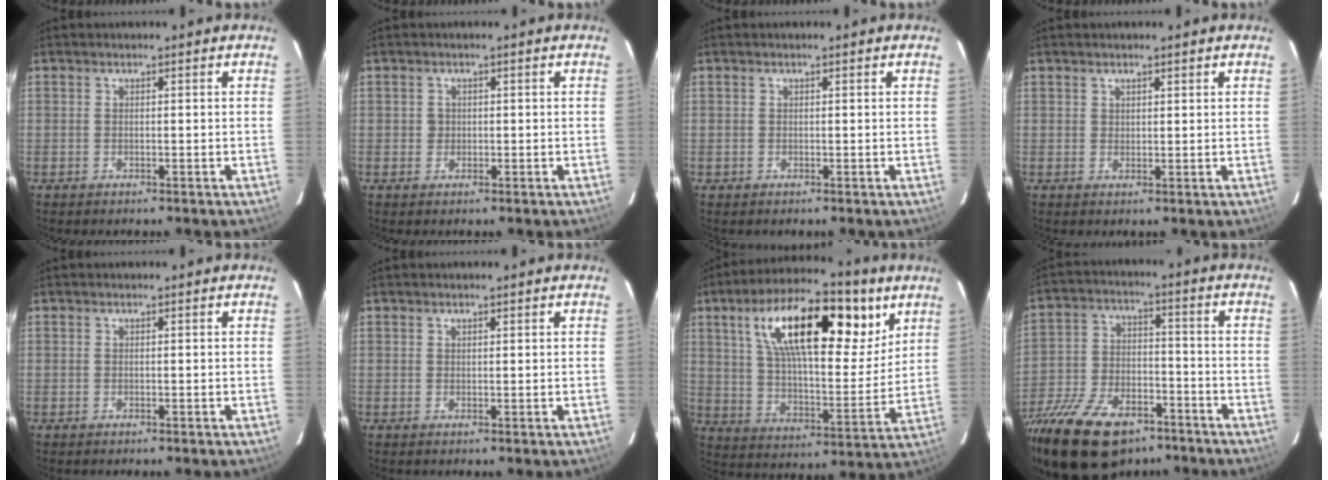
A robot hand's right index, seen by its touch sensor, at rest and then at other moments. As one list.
[{"total": 1.4, "force": [0.2, 1.4, 0.1], "torque": [0.003, 0.003, 0.005]}, {"total": 0.6, "force": [0.0, 0.6, -0.1], "torque": [0.003, 0.004, 0.000]}, {"total": 1.5, "force": [1.1, 0.9, 0.4], "torque": [-0.003, 0.003, 0.019]}, {"total": 0.0}, {"total": 0.7, "force": [0.6, 0.3, 0.2], "torque": [-0.004, 0.003, 0.010]}, {"total": 25.0, "force": [11.8, 10.2, 19.5], "torque": [-0.332, 0.032, 0.190]}, {"total": 22.8, "force": [-15.1, 11.7, 12.4], "torque": [-0.270, -0.025, -0.250]}]